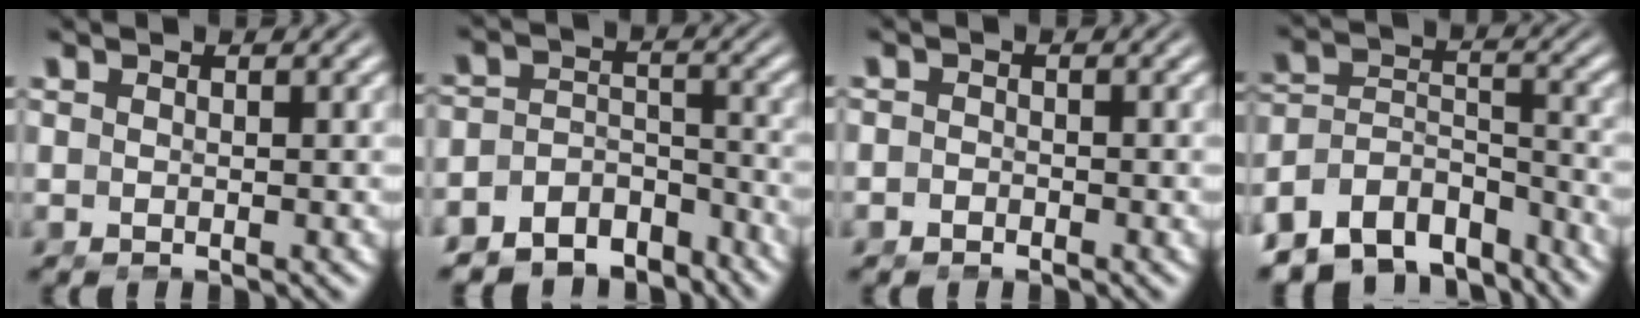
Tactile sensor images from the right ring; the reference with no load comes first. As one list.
[{"total": 9.6, "force": [-6.9, 5.8, 3.4], "torque": [-0.064, -0.037, -0.106]}, {"total": 1.0, "force": [-1.0, 0.4, -0.2], "torque": [-0.001, -0.011, -0.013]}, {"total": 13.6, "force": [-8.9, 9.0, 5.0], "torque": [-0.115, -0.067, -0.131]}]